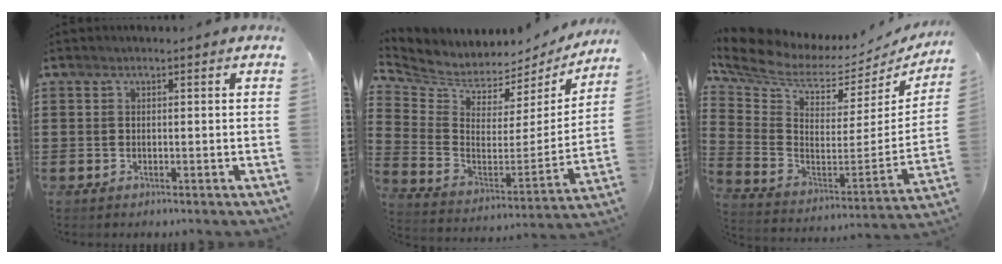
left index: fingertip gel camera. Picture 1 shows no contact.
{"total": 4.4, "force": [4.0, 1.9, 0.0], "torque": [-0.035, -0.046, 0.067]}
{"total": 5.1, "force": [4.1, 2.3, 2.1], "torque": [-0.071, -0.048, 0.066]}